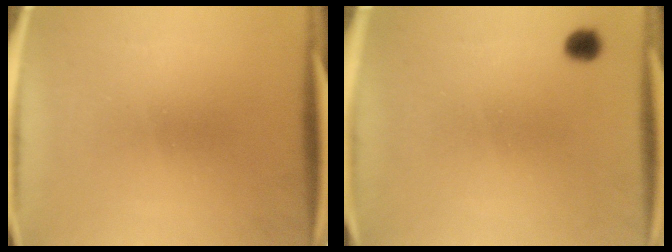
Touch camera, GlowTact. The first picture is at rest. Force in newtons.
{"total": 2.3}